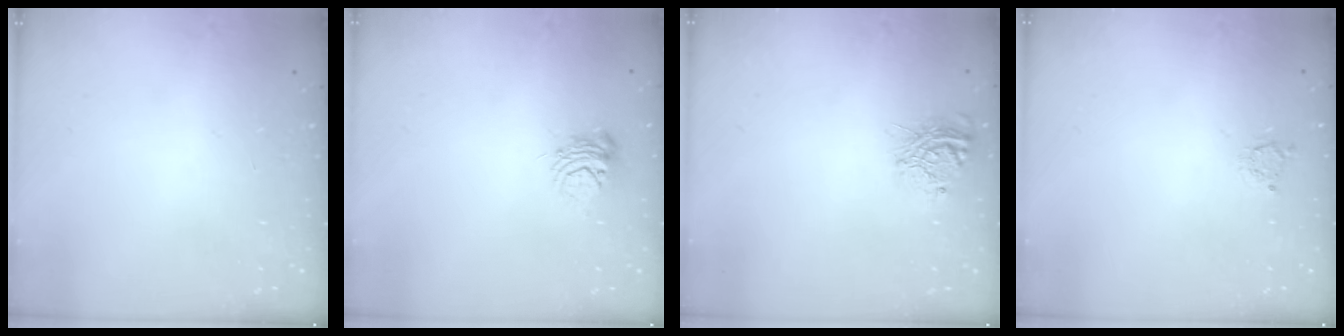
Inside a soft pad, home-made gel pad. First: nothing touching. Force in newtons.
{"total": 6.3, "press": 6.3, "slide": 0.6}
{"total": 9.6, "press": 9.6, "slide": 0.5}
{"total": 2.5, "press": 2.5, "slide": 0.3}